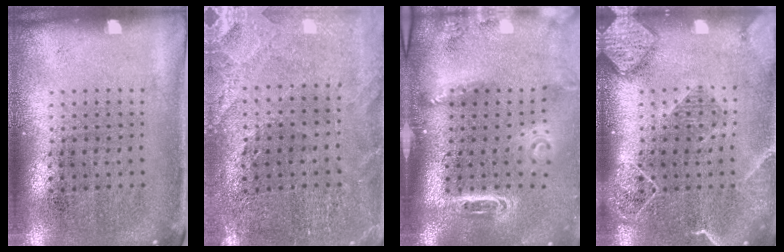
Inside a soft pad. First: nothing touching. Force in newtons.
{"total": 0.7, "press": 0.7, "slide": 0.2}
{"total": 2.9, "press": 2.1, "slide": 2.0}
{"total": 2.2, "press": 1.9, "slide": 1.1}